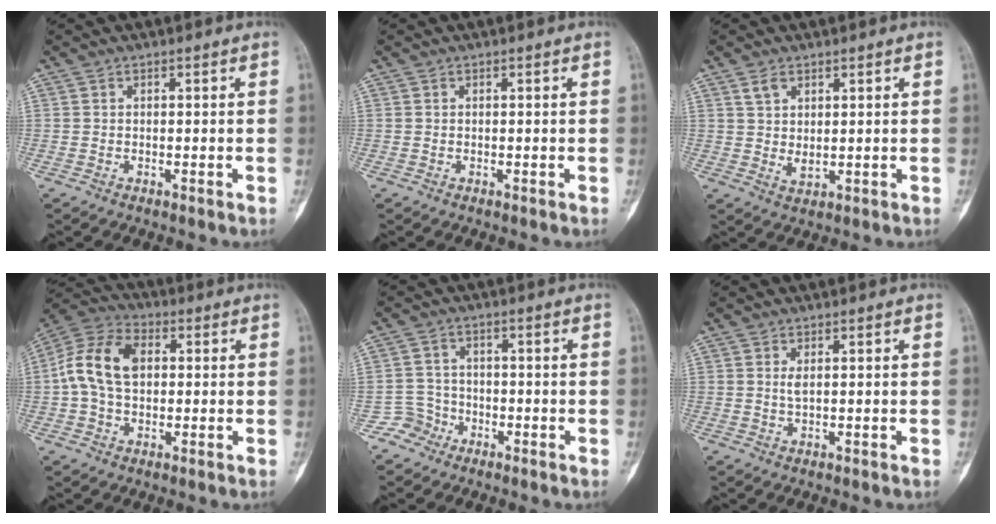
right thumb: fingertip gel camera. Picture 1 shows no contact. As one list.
[{"total": 0.0}, {"total": 3.9, "force": [1.8, 2.2, 2.6], "torque": [-0.045, -0.014, 0.041]}, {"total": 12.1, "force": [1.1, 8.1, 9.0], "torque": [-0.173, 0.030, 0.013]}, {"total": 3.8, "force": [-2.3, 3.0, -0.5], "torque": [0.029, 0.019, -0.048]}, {"total": 1.2, "force": [0.4, 0.3, 1.1], "torque": [-0.024, -0.003, 0.010]}]